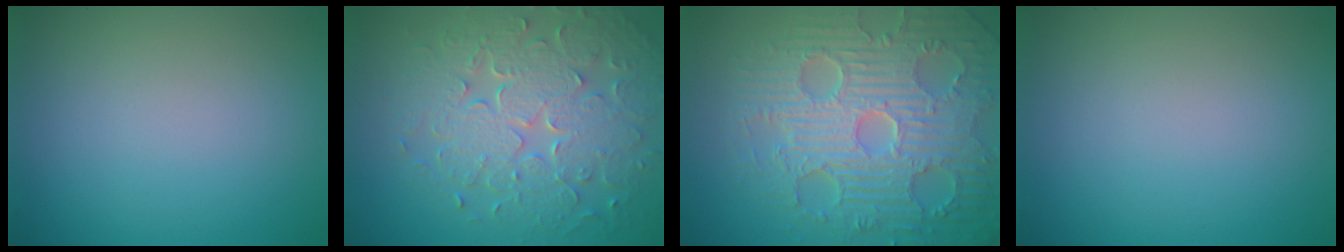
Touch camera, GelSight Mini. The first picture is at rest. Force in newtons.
{"total": 8.2, "press": 5.8, "slide": 5.8}
{"total": 9.6, "press": 6.7, "slide": 6.9}
{"total": 0.0}